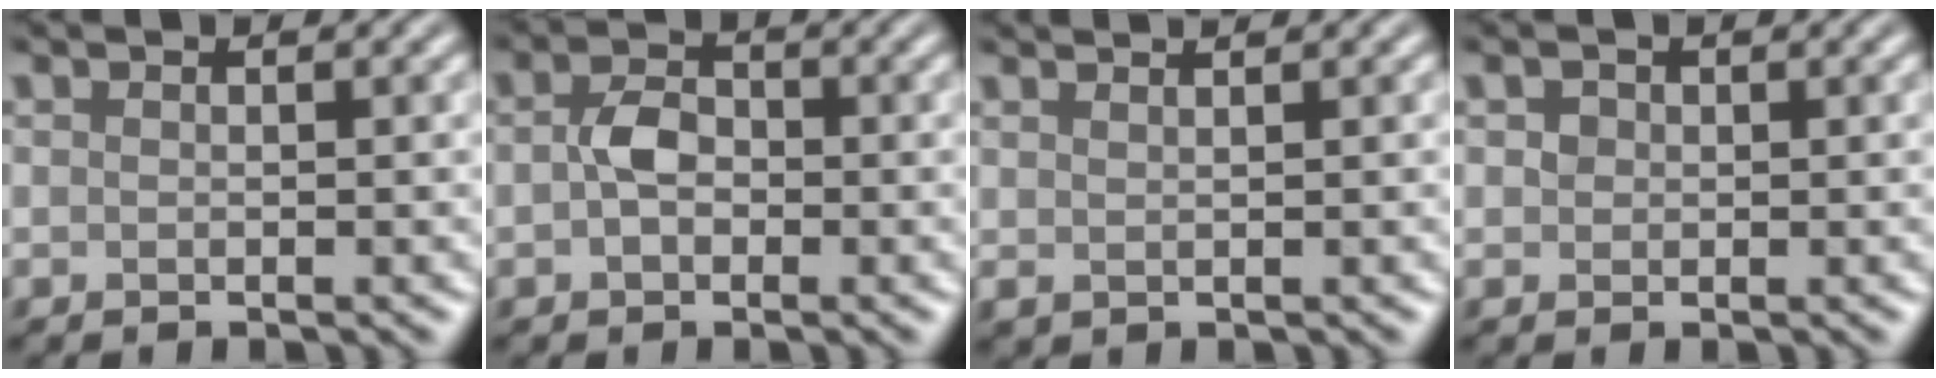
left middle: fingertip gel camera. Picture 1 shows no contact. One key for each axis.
{"total": 2.7, "fx": -0.2, "fy": 1.9, "fz": 1.9, "tx": -0.043, "ty": 0.005, "tz": -0.008}
{"total": 1.3, "fx": 1.1, "fy": 0.3, "fz": 0.5, "tx": -0.017, "ty": 0.008, "tz": 0.027}
{"total": 1.2, "fx": 0.4, "fy": 1.0, "fz": 0.5, "tx": -0.012, "ty": 0.007, "tz": 0.005}